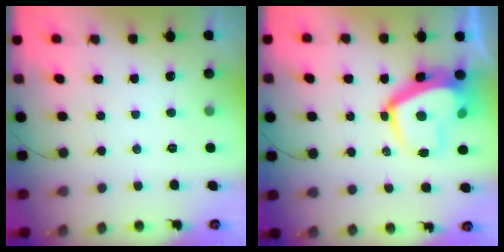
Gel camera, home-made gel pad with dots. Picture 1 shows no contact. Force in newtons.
{"total": 12.7, "press": 12.6, "slide": 1.1}